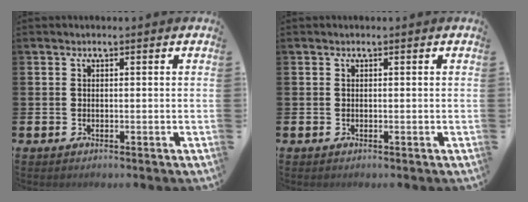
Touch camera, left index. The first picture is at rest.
{"total": 0.0}